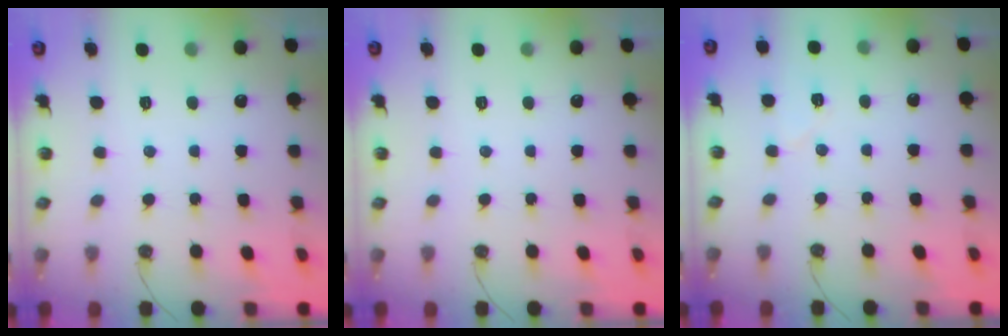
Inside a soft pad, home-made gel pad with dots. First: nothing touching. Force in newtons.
{"total": 0.0}
{"total": 4.3, "press": 4.3, "slide": 0.4}